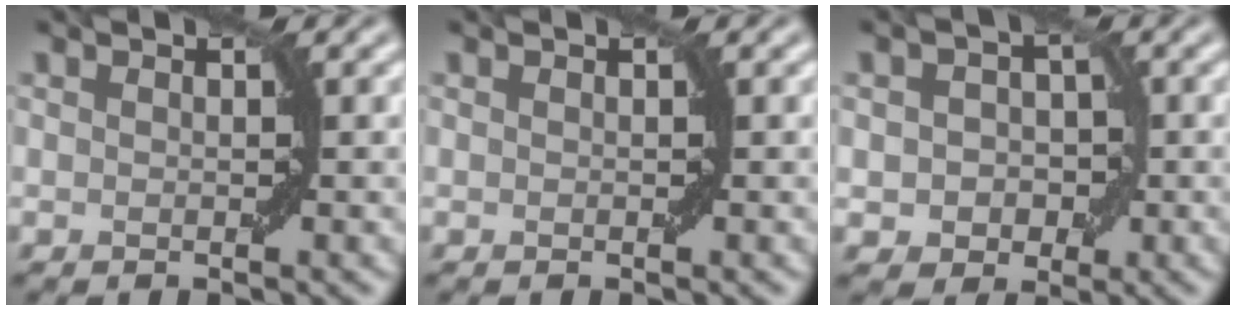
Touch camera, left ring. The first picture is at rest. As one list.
[{"total": 0.0}, {"total": 2.9, "force": [-0.3, 2.5, 1.5], "torque": [-0.015, -0.002, -0.007]}]